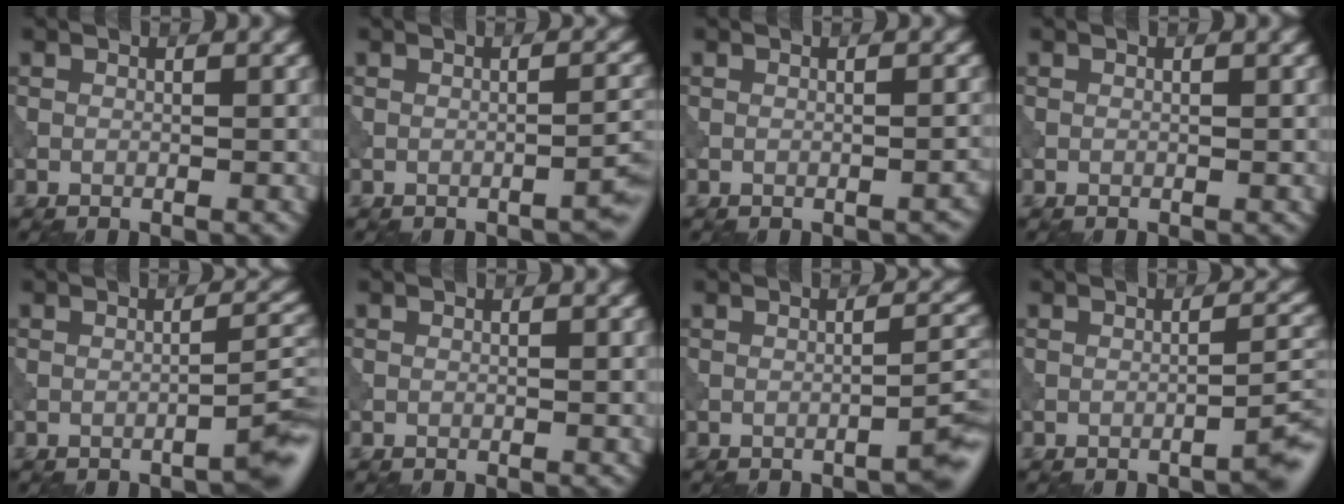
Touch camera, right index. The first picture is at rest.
{"total": 1.9, "force": [-1.3, 0.3, 1.3], "torque": [-0.015, 0.009, -0.023]}
{"total": 0.7, "force": [-0.6, 0.2, 0.4], "torque": [-0.008, 0.000, -0.007]}
{"total": 0.0}
{"total": 3.1, "force": [-2.2, 0.3, 2.1], "torque": [-0.022, 0.019, -0.041]}
{"total": 0.0}
{"total": 2.4, "force": [-1.7, 0.3, 1.6], "torque": [-0.016, 0.015, -0.034]}
{"total": 2.3, "force": [-1.6, 0.2, 1.7], "torque": [-0.018, 0.015, -0.034]}